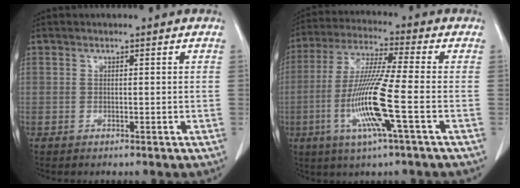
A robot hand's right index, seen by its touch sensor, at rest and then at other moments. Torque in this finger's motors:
{"motor_torque": [1.84, -0.30, 0.78, 0.13]}